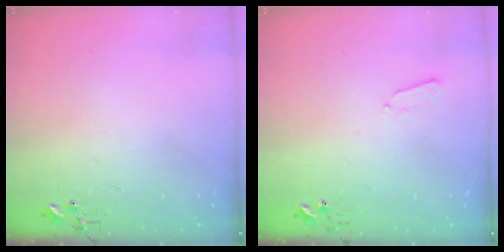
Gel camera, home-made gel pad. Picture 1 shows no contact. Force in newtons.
{"total": 3.4, "press": 3.4, "slide": 0.5}